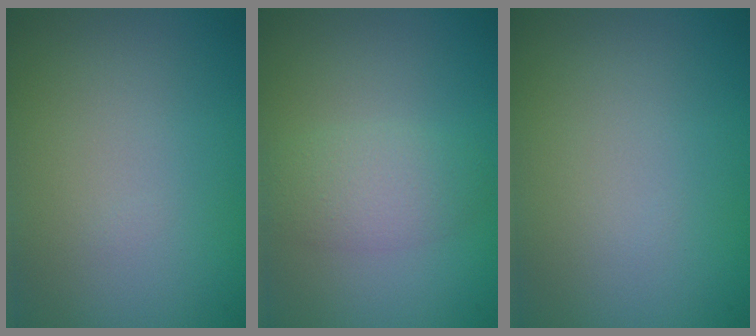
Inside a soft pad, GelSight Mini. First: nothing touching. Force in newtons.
{"total": 2.8, "press": 2.8, "slide": 0.1}
{"total": 0.0}